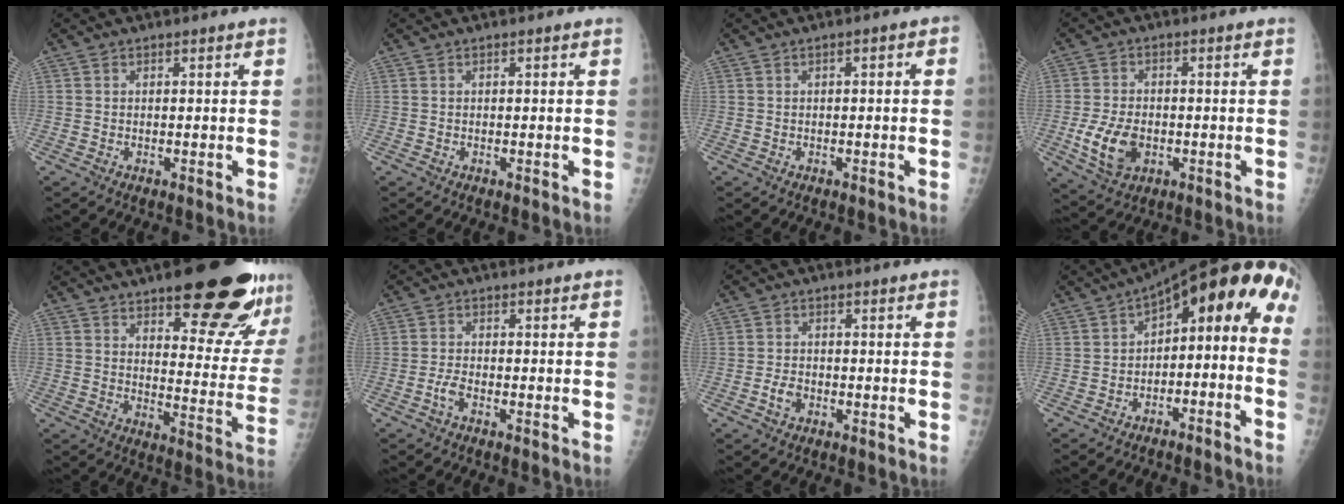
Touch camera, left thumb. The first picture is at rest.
{"total": 0.0}
{"total": 1.3, "force": [-0.1, 0.6, 1.2], "torque": [-0.011, 0.009, -0.006]}
{"total": 8.4, "force": [-1.9, 5.7, 5.9], "torque": [-0.104, 0.001, -0.028]}
{"total": 23.5, "force": [15.3, 7.0, 16.4], "torque": [-0.177, -0.079, 0.205]}
{"total": 2.0, "force": [-1.1, 0.7, 1.5], "torque": [-0.034, 0.005, -0.026]}
{"total": 2.5, "force": [-1.0, 1.7, 1.5], "torque": [-0.025, 0.006, -0.020]}
{"total": 15.2, "force": [-4.0, 8.8, 11.8], "torque": [-0.136, 0.092, -0.058]}